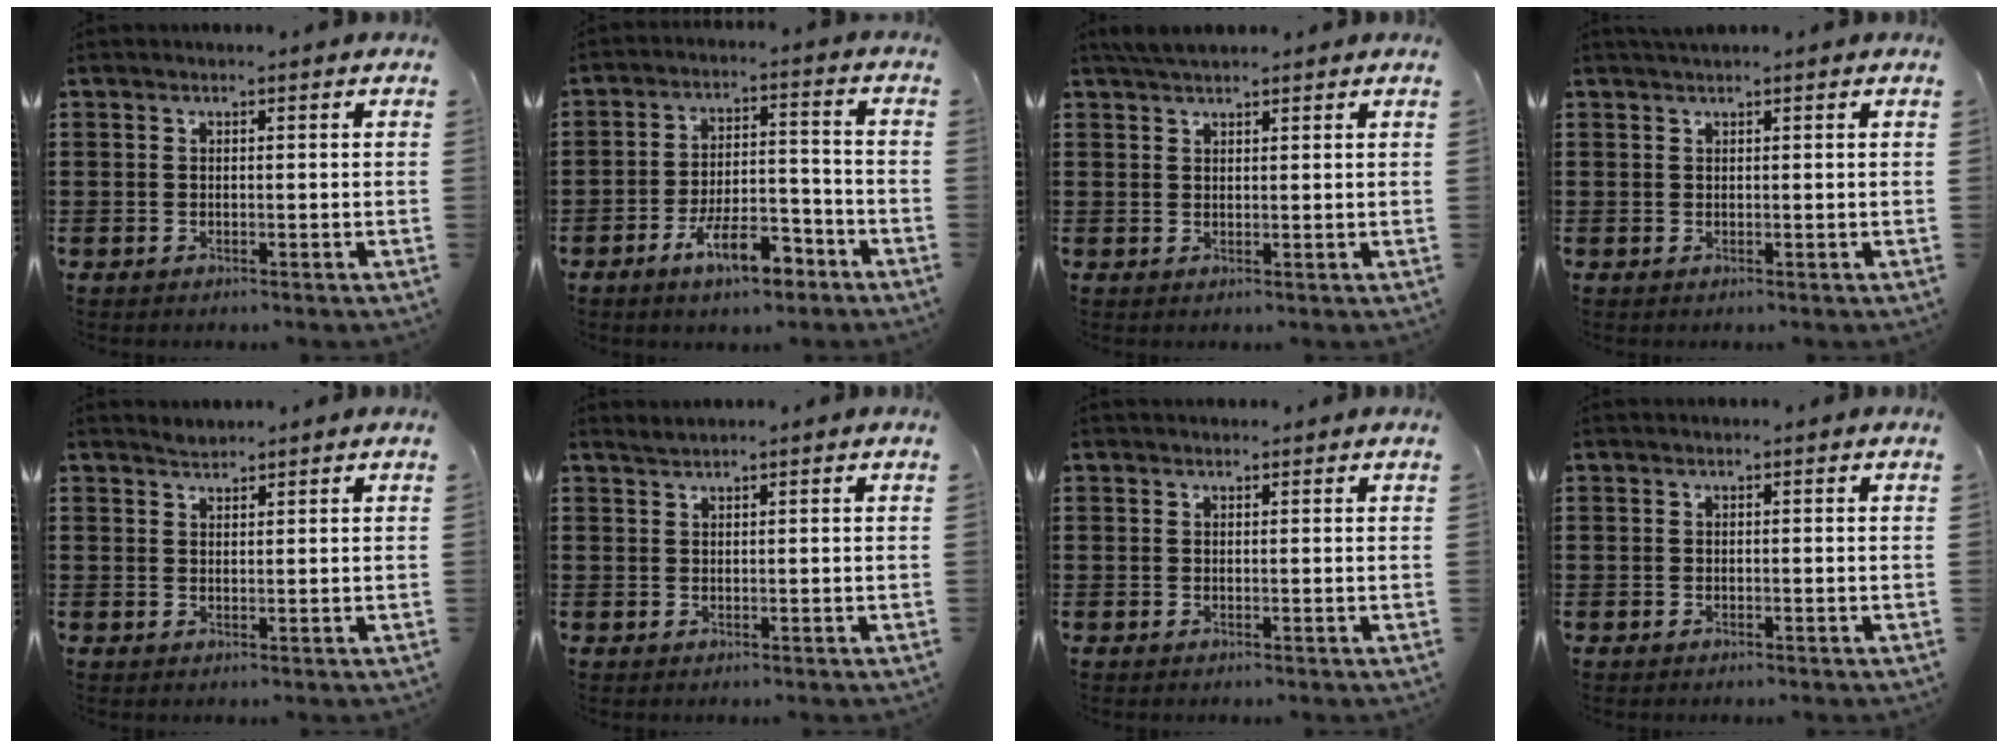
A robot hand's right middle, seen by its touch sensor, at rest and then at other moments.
{"total": 8.9, "force": [-5.7, 3.0, 6.1], "torque": [-0.112, 0.009, -0.102]}
{"total": 2.4, "force": [2.2, 0.5, 0.8], "torque": [-0.021, 0.005, 0.042]}
{"total": 1.0, "force": [0.9, -0.1, 0.4], "torque": [-0.007, 0.001, 0.016]}
{"total": 1.4, "force": [1.3, 0.2, -0.2], "torque": [0.000, 0.000, 0.027]}
{"total": 1.0, "force": [1.0, -0.2, 0.0], "torque": [-0.002, -0.002, 0.020]}
{"total": 0.7, "force": [0.6, 0.3, -0.2], "torque": [0.009, -0.003, 0.011]}
{"total": 0.0}